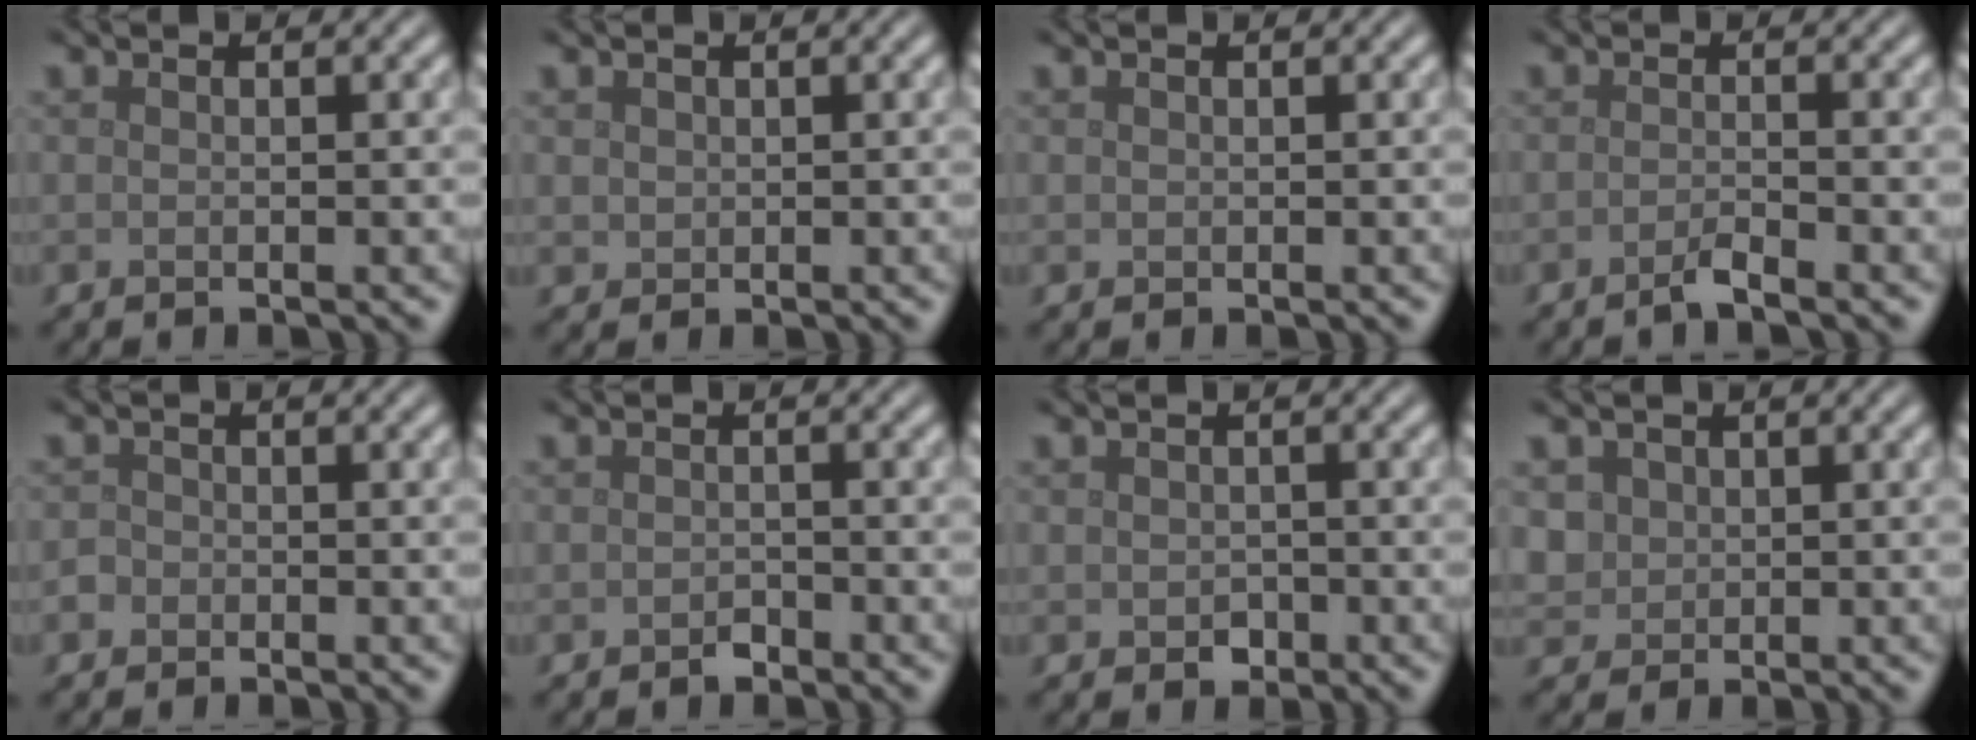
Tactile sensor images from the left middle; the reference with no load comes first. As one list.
[{"total": 0.8, "force": [0.4, 0.7, 0.1], "torque": [-0.001, -0.002, 0.010]}, {"total": 0.0}, {"total": 1.4, "force": [-1.0, 0.2, 0.9], "torque": [-0.015, 0.003, -0.024]}, {"total": 1.3, "force": [-0.6, 1.1, 0.2], "torque": [-0.001, 0.005, -0.011]}, {"total": 0.9, "force": [-0.6, 0.5, 0.4], "torque": [-0.006, -0.001, -0.011]}, {"total": 1.3, "force": [-0.3, 1.1, 0.6], "torque": [-0.012, -0.006, -0.006]}, {"total": 2.1, "force": [0.7, 1.9, 0.4], "torque": [-0.012, -0.006, 0.023]}]